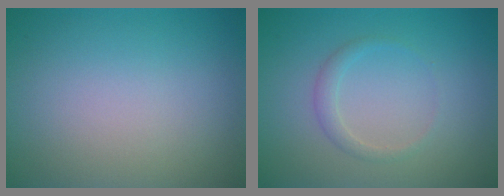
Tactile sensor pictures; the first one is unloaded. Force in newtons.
{"total": 1.4, "press": 1.4, "slide": 0.1}